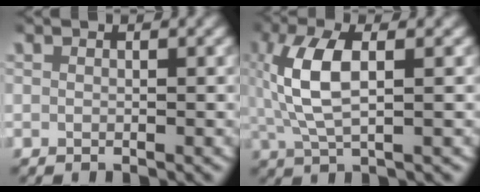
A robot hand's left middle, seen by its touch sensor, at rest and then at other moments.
{"total": 5.9, "force": [1.0, 2.2, 5.4], "torque": [-0.114, 0.007, 0.019]}